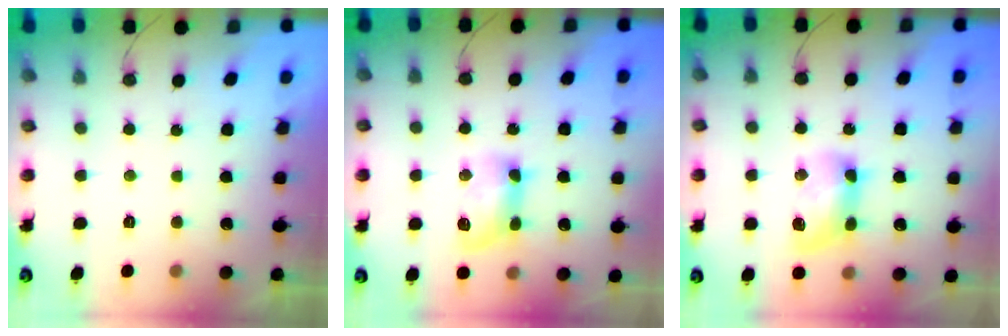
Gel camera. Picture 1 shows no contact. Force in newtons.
{"total": 8.9, "press": 8.9, "slide": 0.9}
{"total": 10.4, "press": 10.4, "slide": 0.2}